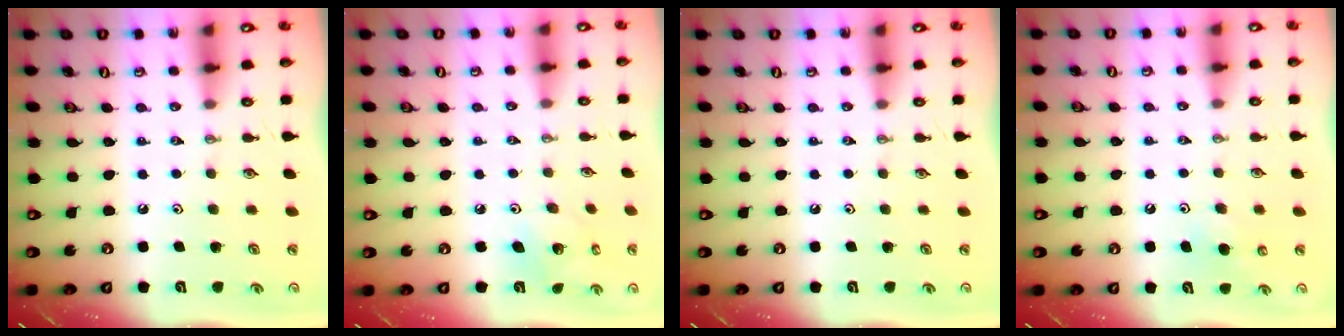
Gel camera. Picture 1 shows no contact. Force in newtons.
{"total": 5.3, "press": 5.3, "slide": 0.2}
{"total": 0.0}
{"total": 5.3, "press": 5.1, "slide": 1.2}